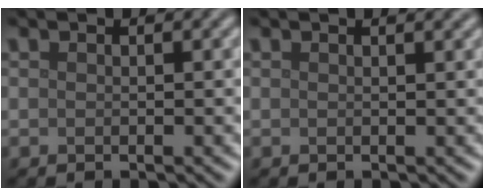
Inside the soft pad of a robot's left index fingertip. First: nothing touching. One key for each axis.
{"total": 1.4, "fx": 1.1, "fy": 0.4, "fz": 0.8, "tx": -0.004, "ty": 0.004, "tz": 0.011}